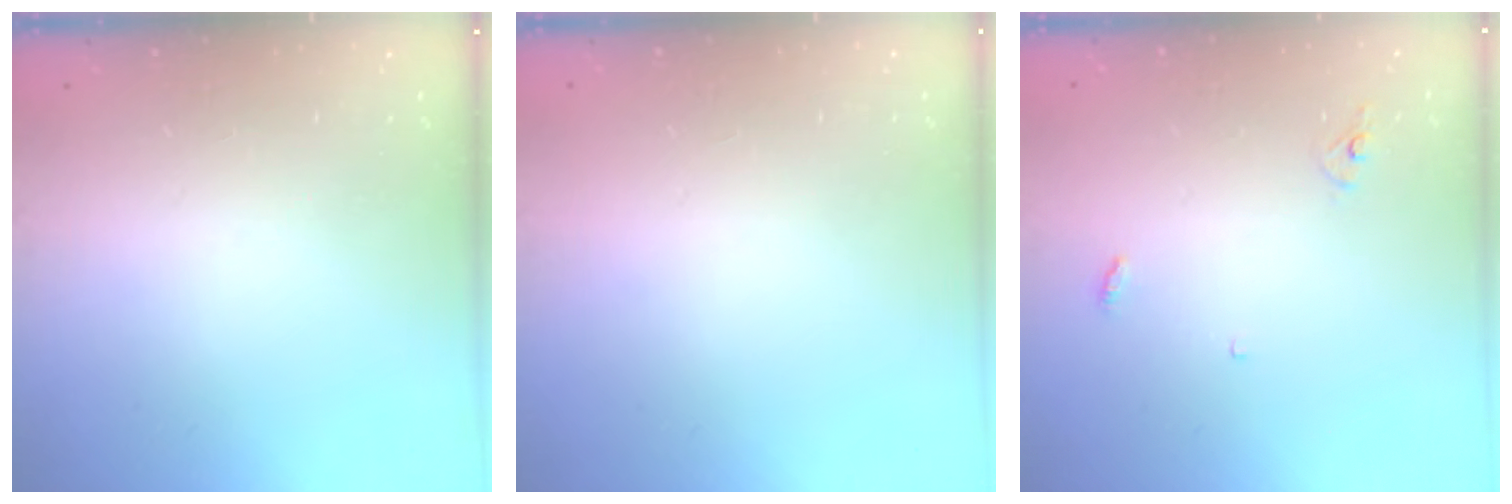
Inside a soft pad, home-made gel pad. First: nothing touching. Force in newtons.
{"total": 1.0, "press": 0.8, "slide": 0.6}
{"total": 2.9, "press": 2.9, "slide": 0.2}